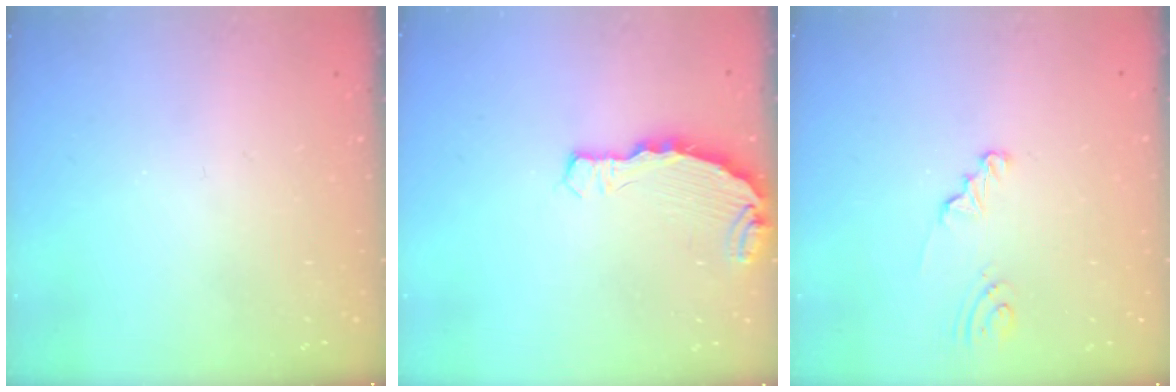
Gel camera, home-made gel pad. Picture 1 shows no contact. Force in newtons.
{"total": 4.7, "press": 4.7, "slide": 0.5}
{"total": 1.8, "press": 1.8, "slide": 0.2}